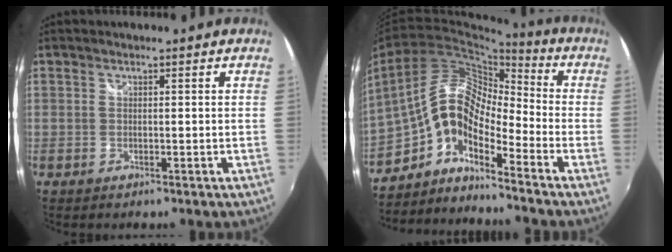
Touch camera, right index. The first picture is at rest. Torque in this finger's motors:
{"motor_torque": [1.10, -1.03, 0.70, 0.16]}